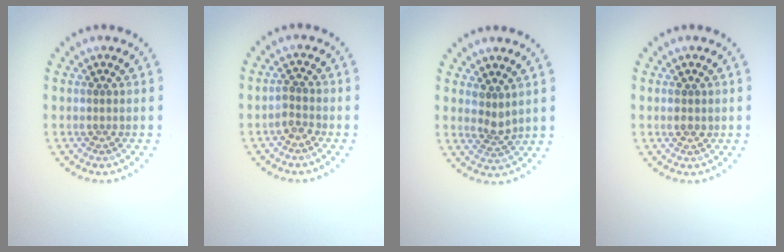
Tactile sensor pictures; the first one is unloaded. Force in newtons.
{"total": 1.4, "press": 1.0, "slide": 0.9}
{"total": 1.8, "press": 1.4, "slide": 1.2}
{"total": 1.1, "press": 1.1, "slide": 0.1}